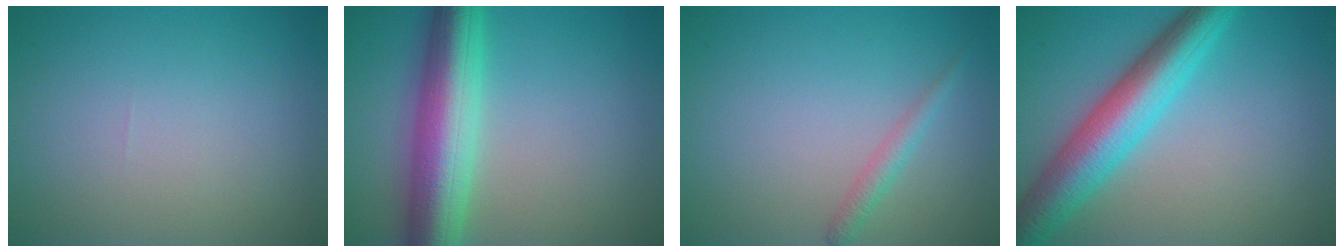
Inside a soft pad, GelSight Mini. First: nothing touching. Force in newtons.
{"total": 8.6, "press": 8.6, "slide": 0.3}
{"total": 1.4, "press": 1.4, "slide": 0.0}
{"total": 7.5, "press": 7.5, "slide": 0.2}